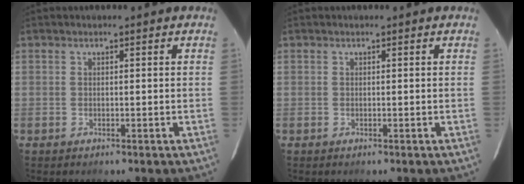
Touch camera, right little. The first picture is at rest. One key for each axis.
{"total": 0.0}